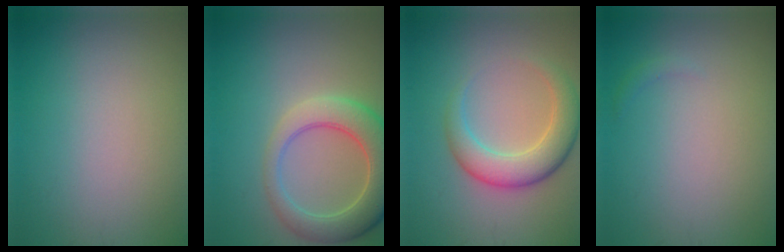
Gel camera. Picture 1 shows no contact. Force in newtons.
{"total": 6.4, "press": 6.3, "slide": 0.8}
{"total": 4.7, "press": 4.7, "slide": 0.1}
{"total": 0.6, "press": 0.5, "slide": 0.1}